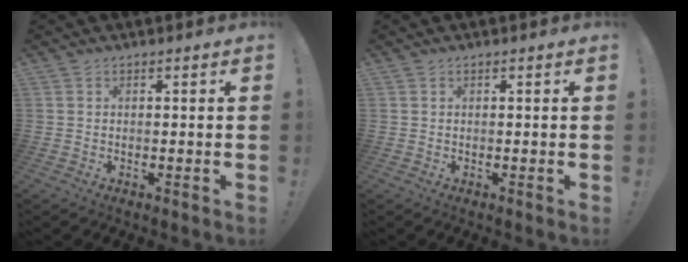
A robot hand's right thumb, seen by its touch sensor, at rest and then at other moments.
{"total": 0.0}